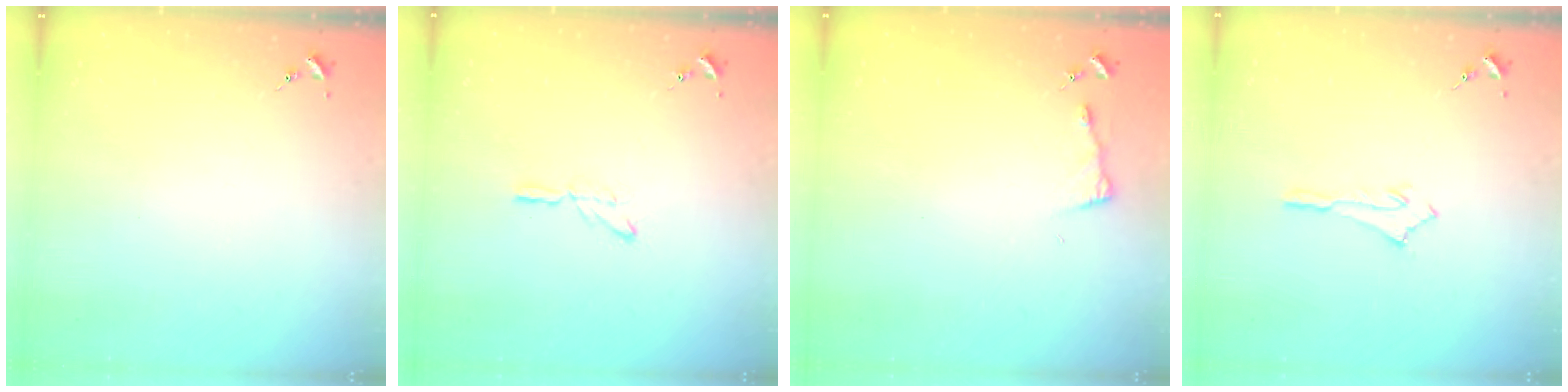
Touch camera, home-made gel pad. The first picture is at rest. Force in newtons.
{"total": 4.0, "press": 4.0, "slide": 0.4}
{"total": 4.2, "press": 4.2, "slide": 0.5}
{"total": 2.7, "press": 2.7, "slide": 0.1}